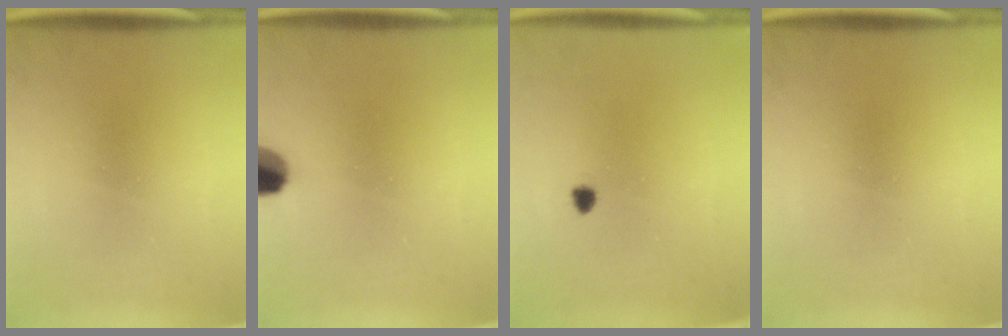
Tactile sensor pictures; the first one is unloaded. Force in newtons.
{"total": 6.5}
{"total": 1.2}
{"total": 0.0}